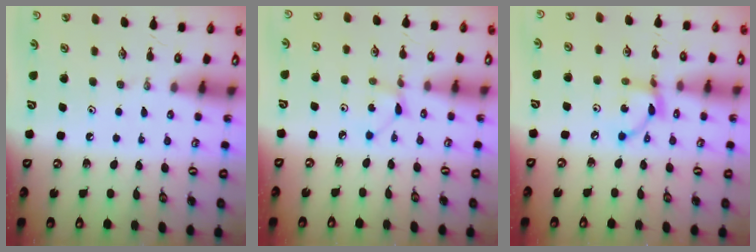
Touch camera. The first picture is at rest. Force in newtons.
{"total": 2.5, "press": 2.4, "slide": 0.3}
{"total": 7.9, "press": 7.9, "slide": 0.2}